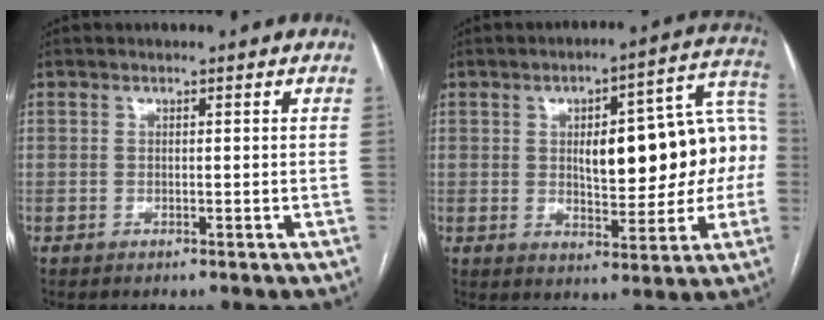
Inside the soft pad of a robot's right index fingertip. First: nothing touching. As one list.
[{"total": 17.4, "force": [0.8, 5.8, 16.4], "torque": [-0.217, 0.043, 0.019]}]